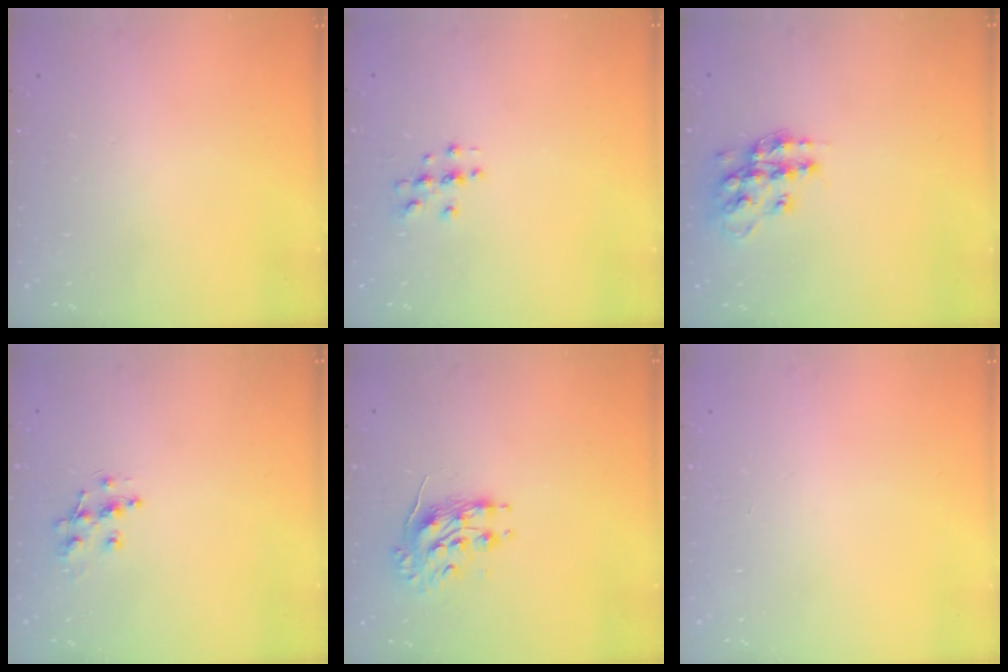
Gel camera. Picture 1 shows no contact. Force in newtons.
{"total": 2.7, "press": 2.7, "slide": 0.3}
{"total": 13.8, "press": 13.8, "slide": 0.8}
{"total": 8.5, "press": 8.4, "slide": 0.6}
{"total": 8.7, "press": 8.7, "slide": 0.2}
{"total": 0.0}